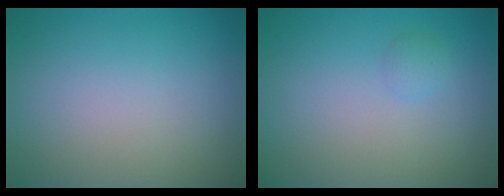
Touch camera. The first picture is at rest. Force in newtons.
{"total": 0.8, "press": 0.8, "slide": 0.0}